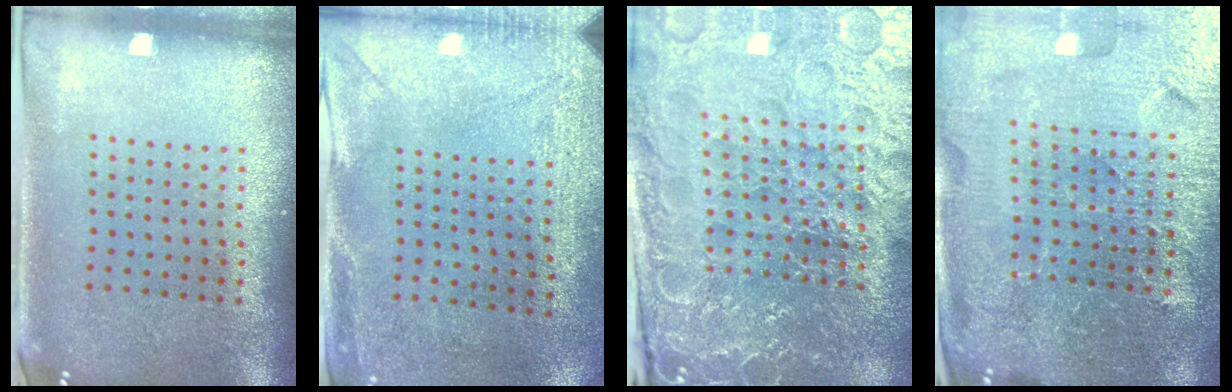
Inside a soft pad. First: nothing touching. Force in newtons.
{"total": 3.0, "press": 2.3, "slide": 1.9}
{"total": 5.2, "press": 4.9, "slide": 1.7}
{"total": 5.3, "press": 4.9, "slide": 2.2}